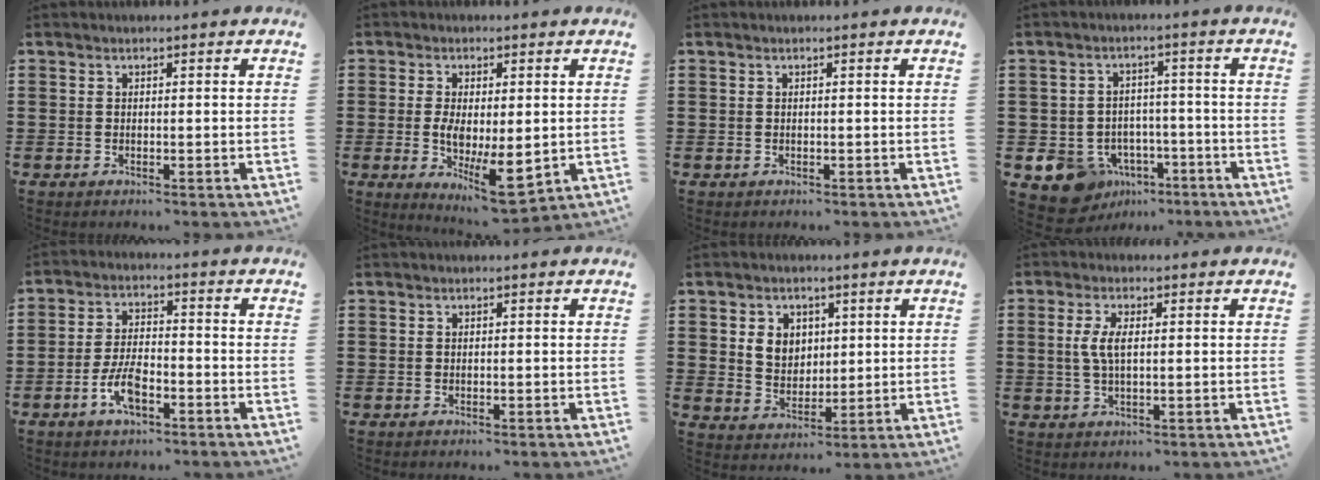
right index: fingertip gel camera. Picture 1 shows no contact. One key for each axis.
{"total": 7.9, "fx": -1.1, "fy": 3.6, "fz": 7.0, "tx": -0.129, "ty": -0.001, "tz": -0.016}
{"total": 0.0}
{"total": 8.1, "fx": -5.2, "fy": 5.6, "fz": 2.6, "tx": -0.070, "ty": 0.026, "tz": -0.095}
{"total": 6.2, "fx": -2.9, "fy": 2.7, "fz": 4.8, "tx": -0.113, "ty": -0.001, "tz": -0.059}
{"total": 0.0}
{"total": 4.9, "fx": 1.8, "fy": 4.3, "fz": 1.7, "tx": -0.044, "ty": 0.013, "tz": 0.029}
{"total": 3.9, "fx": 0.5, "fy": 1.5, "fz": 3.6, "tx": -0.079, "ty": 0.005, "tz": 0.004}